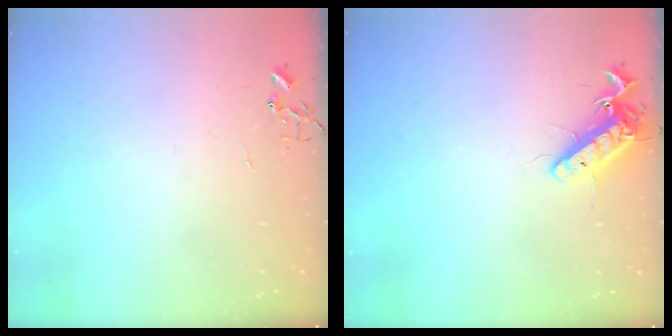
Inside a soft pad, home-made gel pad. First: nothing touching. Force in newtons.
{"total": 12.9, "press": 12.6, "slide": 2.5}